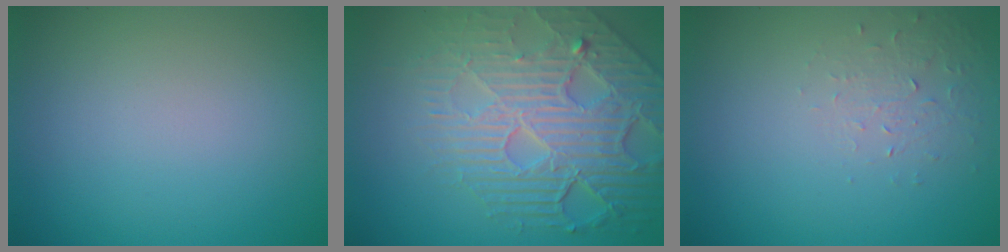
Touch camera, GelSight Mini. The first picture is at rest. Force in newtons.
{"total": 7.5, "press": 5.7, "slide": 4.9}
{"total": 1.3, "press": 0.6, "slide": 1.2}